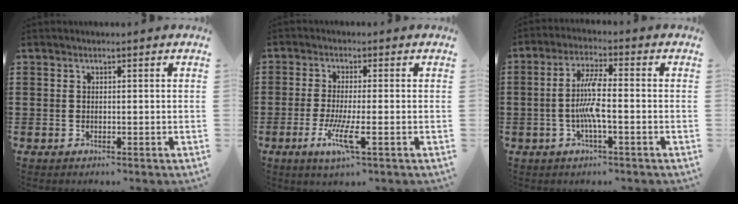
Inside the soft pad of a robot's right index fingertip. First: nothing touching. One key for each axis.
{"total": 6.0, "fx": -2.3, "fy": 0.5, "fz": 5.6, "tx": -0.119, "ty": -0.020, "tz": -0.046}
{"total": 6.5, "fx": -1.2, "fy": 1.3, "fz": 6.3, "tx": -0.133, "ty": -0.002, "tz": -0.029}